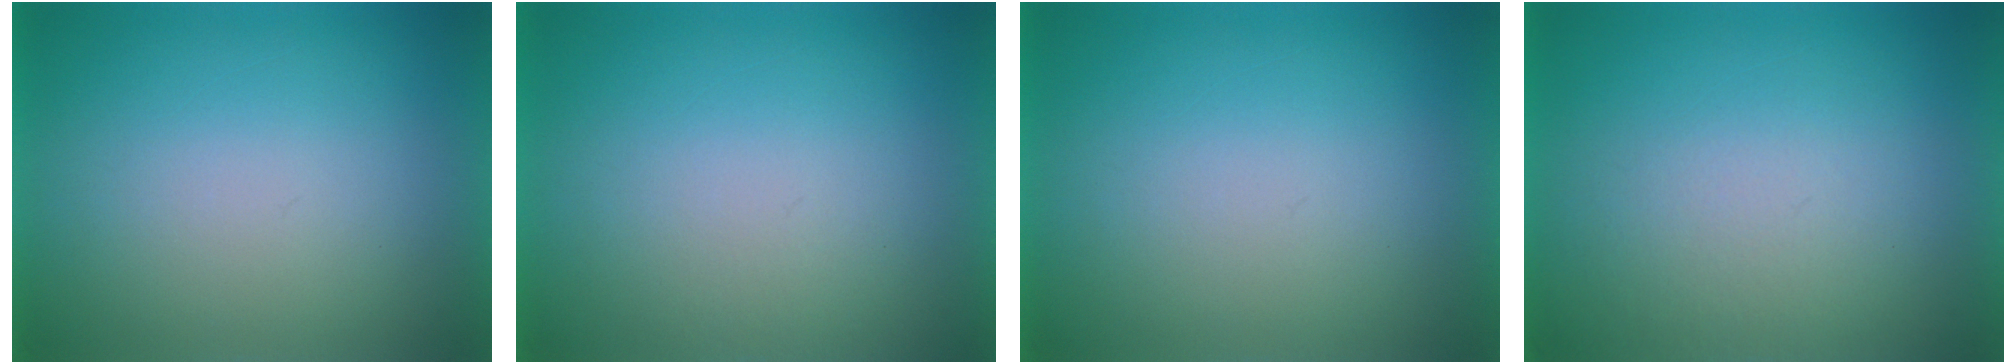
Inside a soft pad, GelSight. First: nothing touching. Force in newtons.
{"total": 1.2}
{"total": 0.0}
{"total": 3.7}